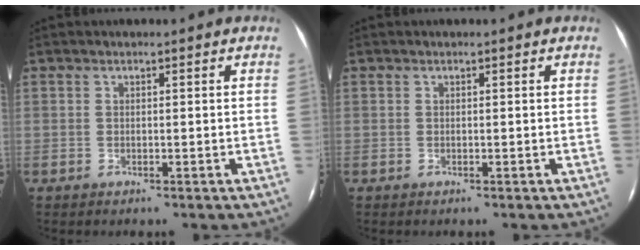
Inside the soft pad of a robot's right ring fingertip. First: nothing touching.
{"total": 0.0}